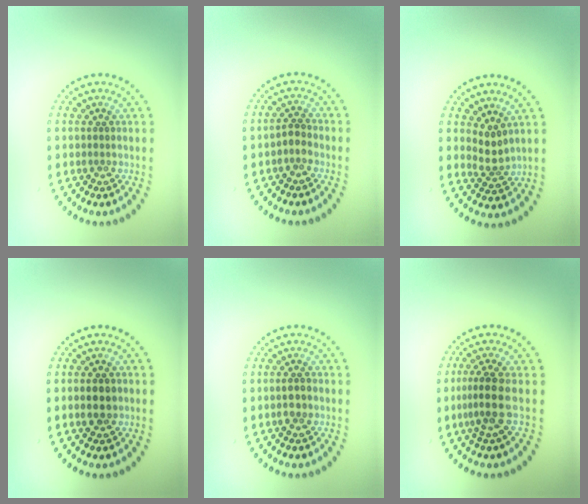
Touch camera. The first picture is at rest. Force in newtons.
{"total": 1.2, "press": 1.0, "slide": 0.7}
{"total": 2.1, "press": 1.5, "slide": 1.5}
{"total": 1.9, "press": 1.9, "slide": 0.2}
{"total": 1.3, "press": 1.3, "slide": 0.2}
{"total": 2.7, "press": 2.1, "slide": 1.7}